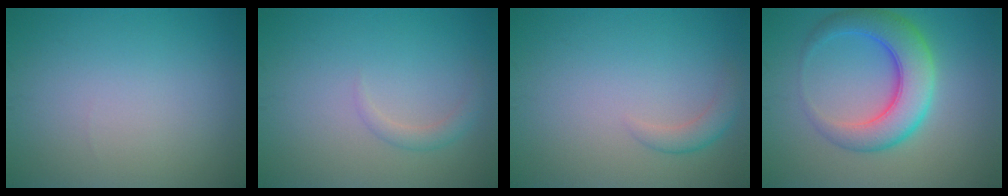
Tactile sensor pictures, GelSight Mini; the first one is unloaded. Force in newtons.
{"total": 1.3, "press": 1.3, "slide": 0.1}
{"total": 1.6, "press": 1.6, "slide": 0.1}
{"total": 6.6, "press": 6.6, "slide": 0.2}